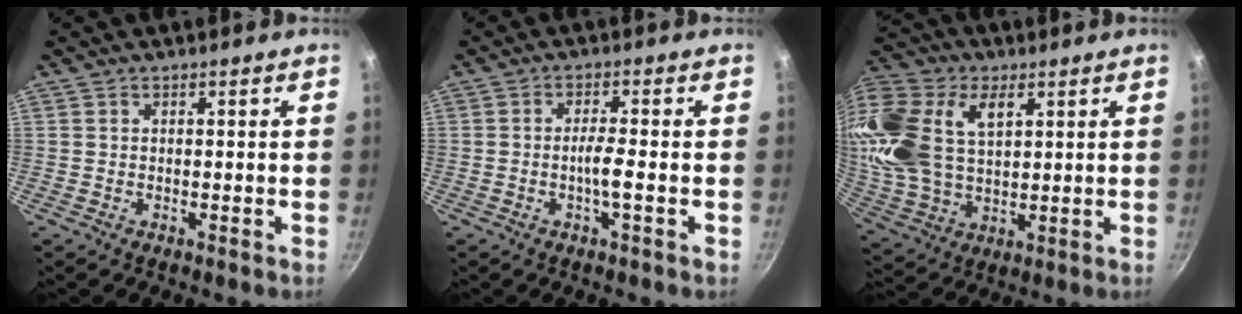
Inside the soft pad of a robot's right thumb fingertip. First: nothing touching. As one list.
[{"total": 3.6, "force": [-1.1, 0.0, 3.4], "torque": [-0.066, 0.010, -0.024]}, {"total": 23.1, "force": [7.3, 14.9, 16.2], "torque": [-0.353, 0.005, 0.139]}]